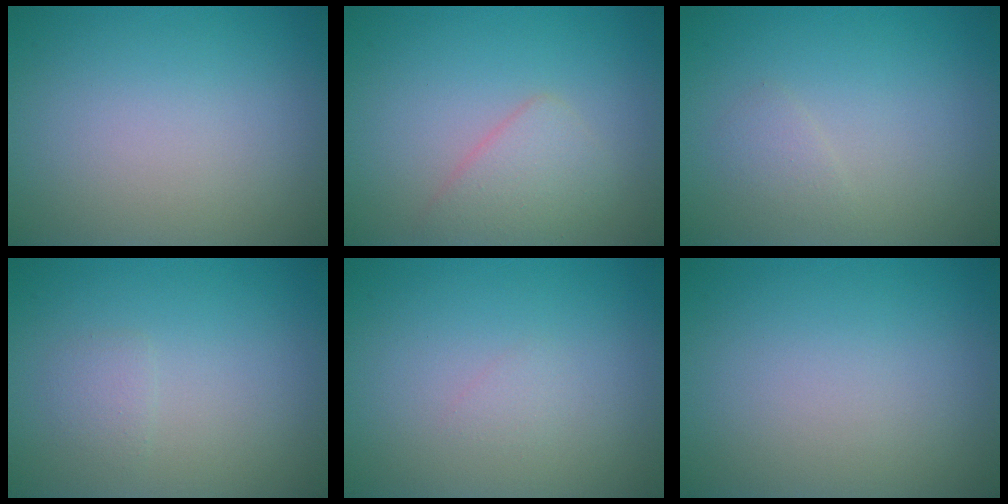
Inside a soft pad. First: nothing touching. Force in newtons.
{"total": 2.4, "press": 2.4, "slide": 0.1}
{"total": 1.0, "press": 1.0, "slide": 0.0}
{"total": 1.0, "press": 1.0, "slide": 0.1}
{"total": 0.6, "press": 0.6, "slide": 0.1}
{"total": 0.0}